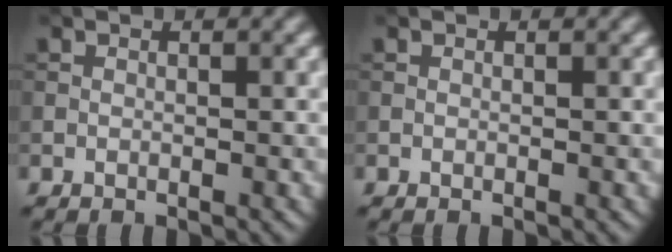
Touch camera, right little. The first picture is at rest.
{"total": 0.0}